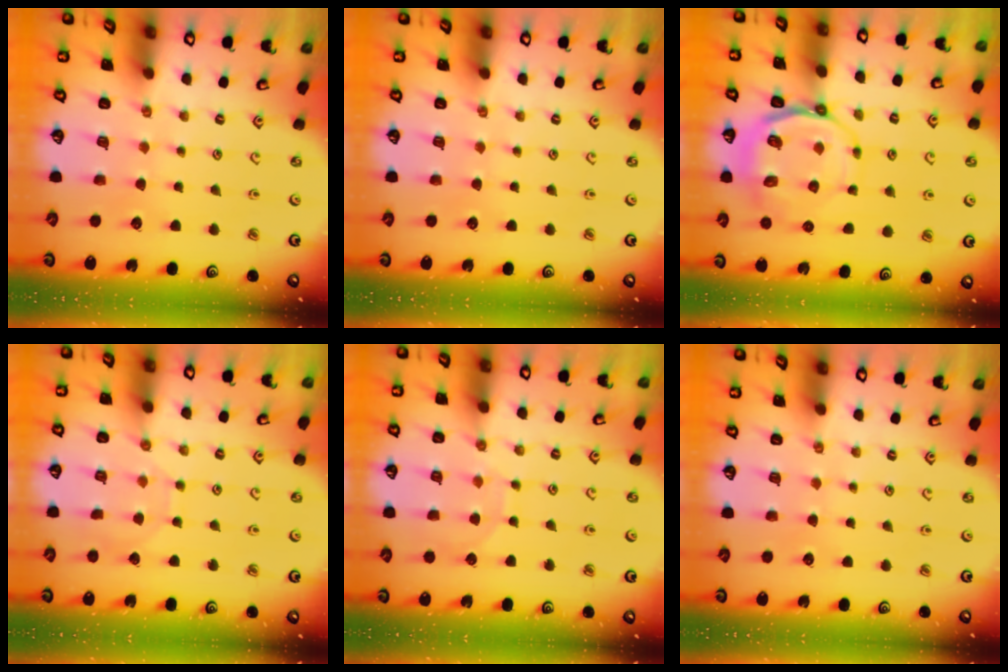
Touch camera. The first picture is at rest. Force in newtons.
{"total": 0.0}
{"total": 11.3, "press": 10.9, "slide": 3.0}
{"total": 4.7, "press": 4.7, "slide": 0.3}
{"total": 6.7, "press": 6.7, "slide": 0.4}
{"total": 0.0}